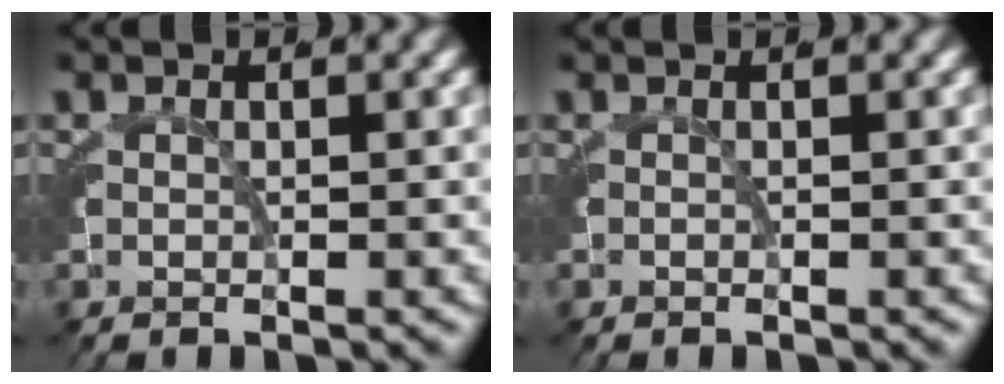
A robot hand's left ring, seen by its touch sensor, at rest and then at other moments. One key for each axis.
{"total": 0.0}